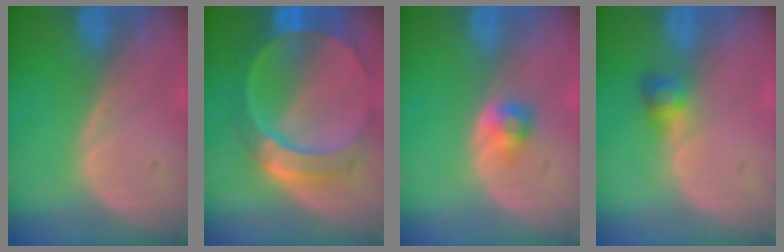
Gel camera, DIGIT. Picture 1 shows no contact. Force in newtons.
{"total": 9.3, "press": 8.1, "slide": 4.6}
{"total": 2.5, "press": 2.3, "slide": 1.1}
{"total": 2.5, "press": 2.4, "slide": 0.7}